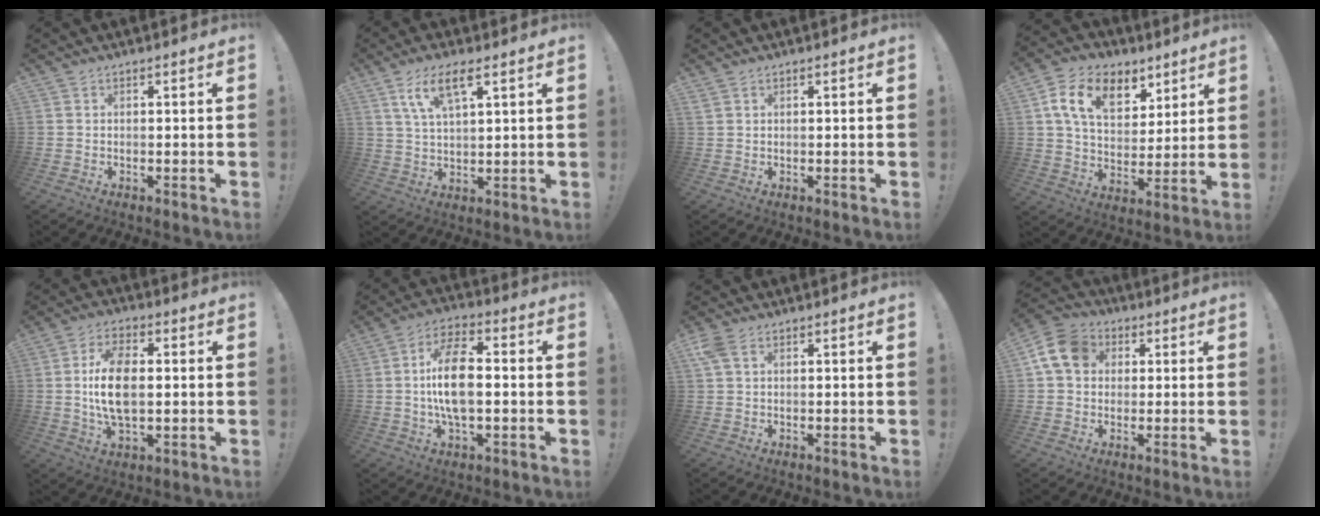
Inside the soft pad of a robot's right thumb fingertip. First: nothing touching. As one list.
[{"total": 8.9, "force": [5.1, 2.9, 6.7], "torque": [-0.122, -0.009, 0.092]}, {"total": 0.9, "force": [0.5, 0.6, 0.5], "torque": [-0.016, 0.003, 0.012]}, {"total": 16.0, "force": [8.0, 10.4, 9.2], "torque": [-0.148, -0.031, 0.149]}, {"total": 12.5, "force": [0.4, 6.8, 10.5], "torque": [-0.193, -0.009, 0.001]}, {"total": 13.4, "force": [-0.4, 6.3, 11.9], "torque": [-0.212, 0.003, -0.013]}, {"total": 3.8, "force": [1.7, 2.3, 2.6], "torque": [-0.061, 0.003, 0.032]}, {"total": 12.3, "force": [3.2, 9.8, 6.8], "torque": [-0.119, 0.003, 0.066]}]